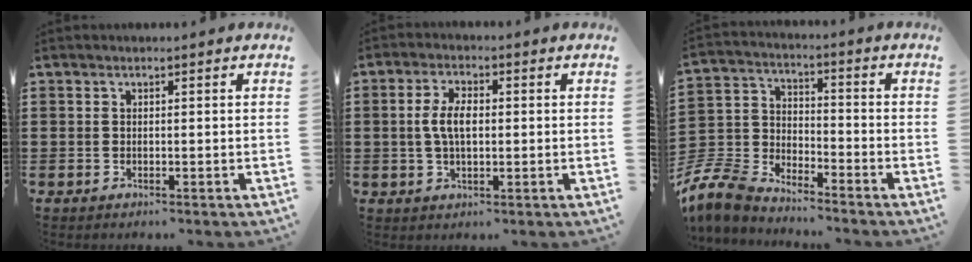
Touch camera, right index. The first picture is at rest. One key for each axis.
{"total": 4.7, "fx": 0.2, "fy": 2.1, "fz": 4.2, "tx": -0.098, "ty": 0.001, "tz": -0.003}
{"total": 7.7, "fx": -7.2, "fy": 1.9, "fz": 1.8, "tx": -0.080, "ty": -0.004, "tz": -0.155}